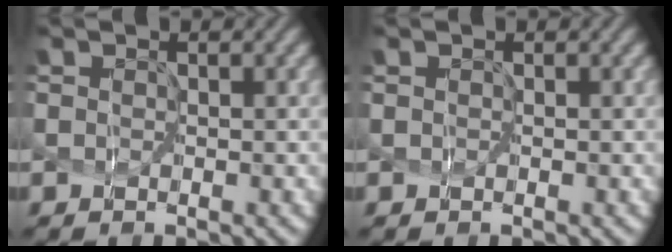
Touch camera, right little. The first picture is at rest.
{"total": 0.0}